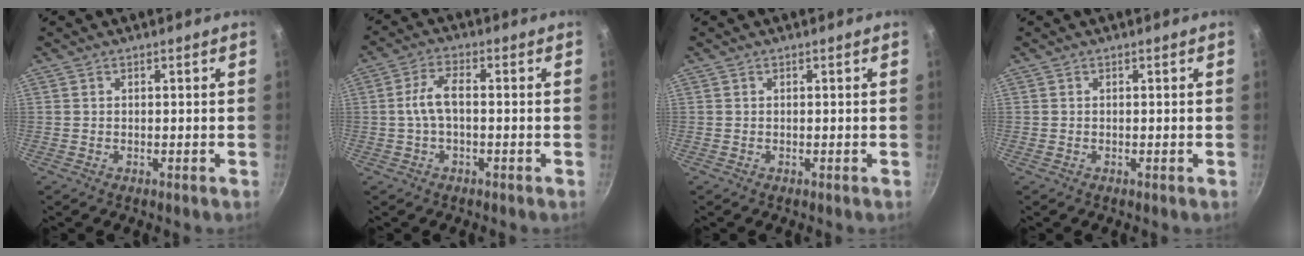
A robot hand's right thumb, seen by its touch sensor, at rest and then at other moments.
{"total": 5.2, "force": [-0.2, 2.3, 4.7], "torque": [-0.101, 0.017, -0.008]}
{"total": 0.0}
{"total": 0.0}